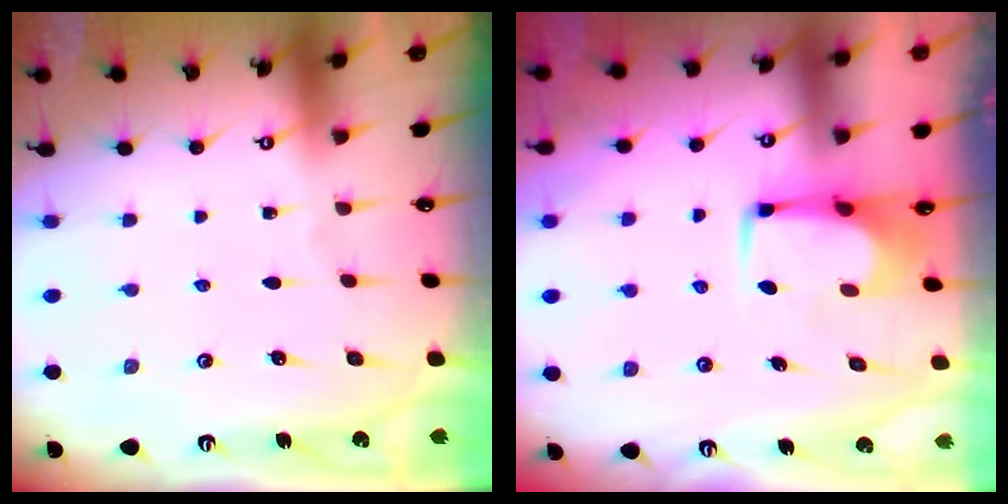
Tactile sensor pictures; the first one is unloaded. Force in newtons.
{"total": 0.8, "press": 0.7, "slide": 0.4}